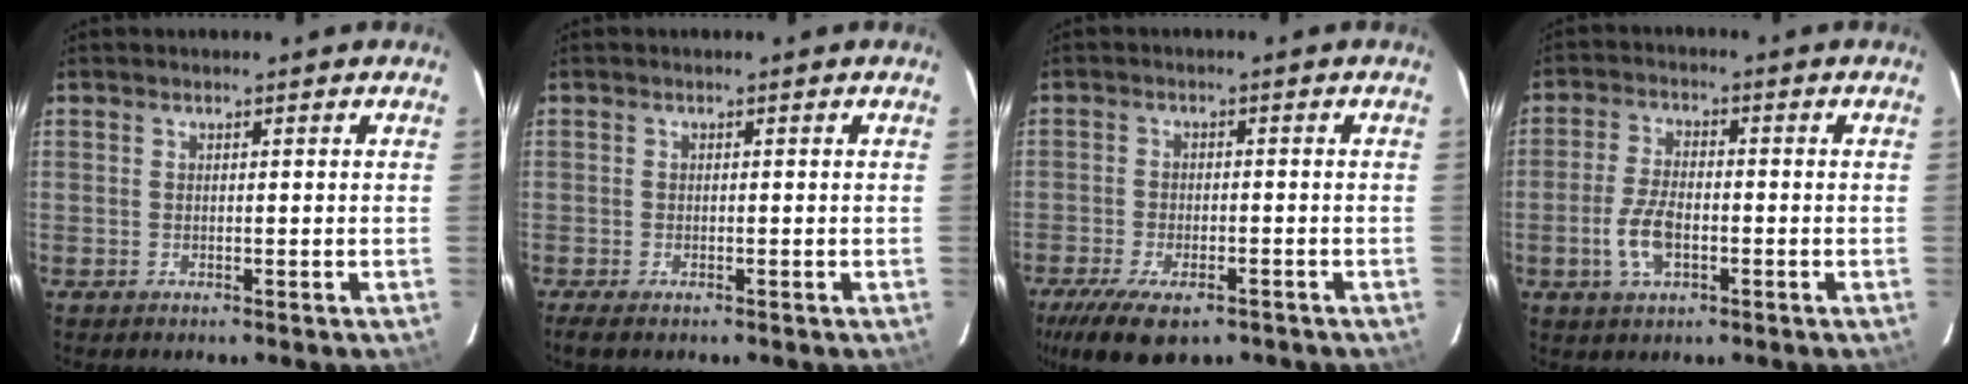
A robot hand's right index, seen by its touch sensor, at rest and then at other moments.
{"total": 2.4, "force": [-1.8, 0.7, 1.5], "torque": [-0.033, -0.009, -0.032]}
{"total": 12.4, "force": [-8.4, 5.2, 7.6], "torque": [-0.174, -0.037, -0.139]}
{"total": 7.0, "force": [-2.2, 3.5, 5.6], "torque": [-0.122, 0.000, -0.041]}